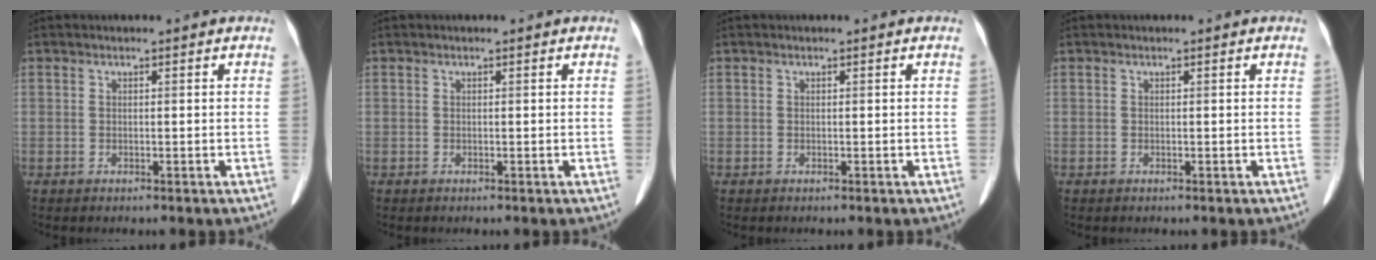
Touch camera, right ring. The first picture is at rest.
{"total": 0.0}
{"total": 0.0}
{"total": 0.0}